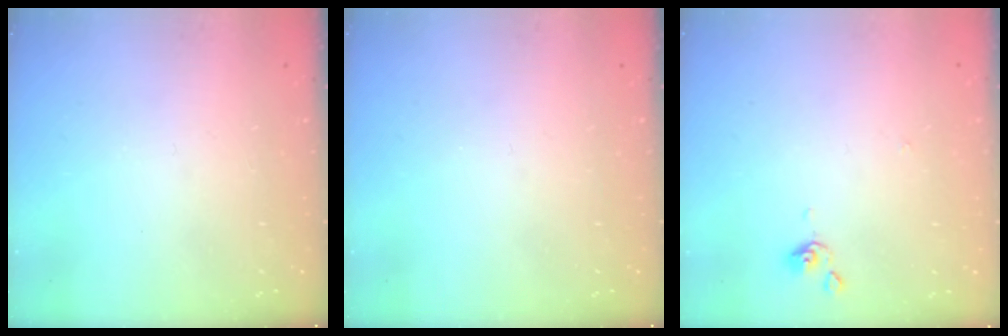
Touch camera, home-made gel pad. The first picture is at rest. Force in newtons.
{"total": 0.0}
{"total": 0.0}